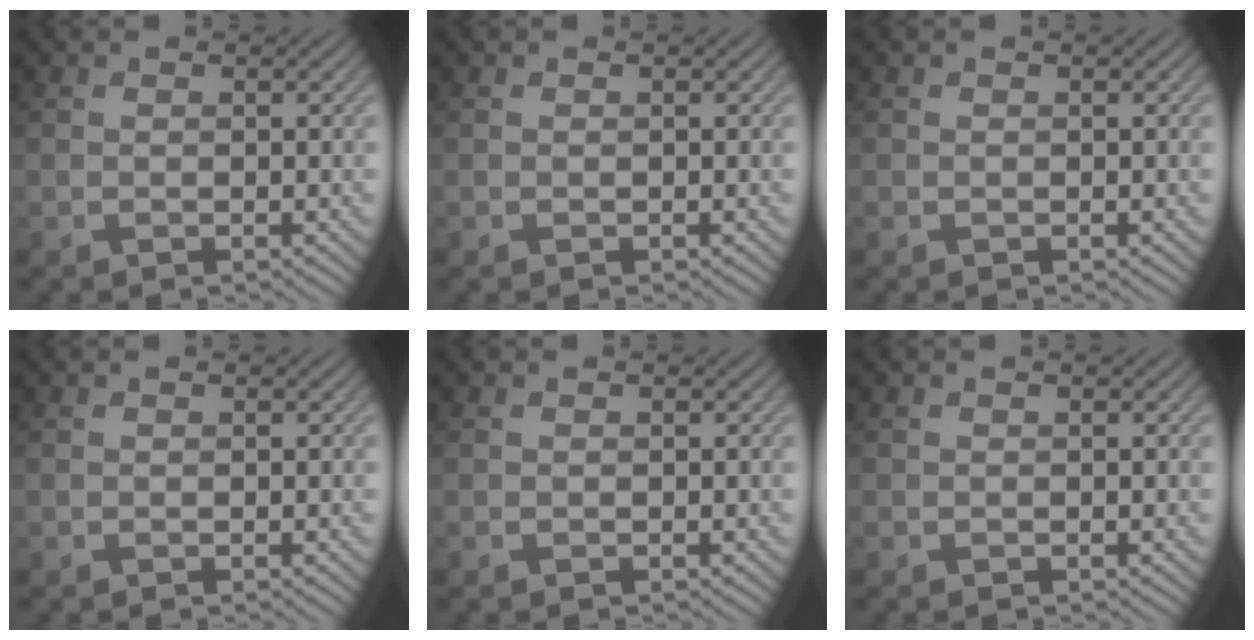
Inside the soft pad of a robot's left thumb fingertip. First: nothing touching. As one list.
[{"total": 0.0}, {"total": 0.0}, {"total": 0.0}, {"total": 0.0}, {"total": 0.0}]